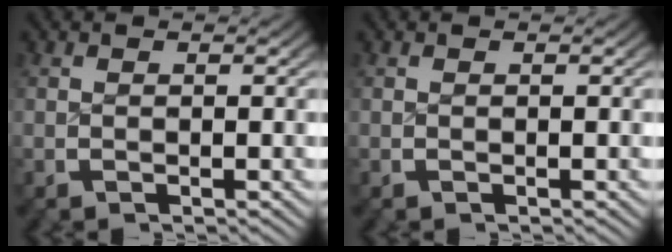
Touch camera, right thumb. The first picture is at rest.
{"total": 0.0}